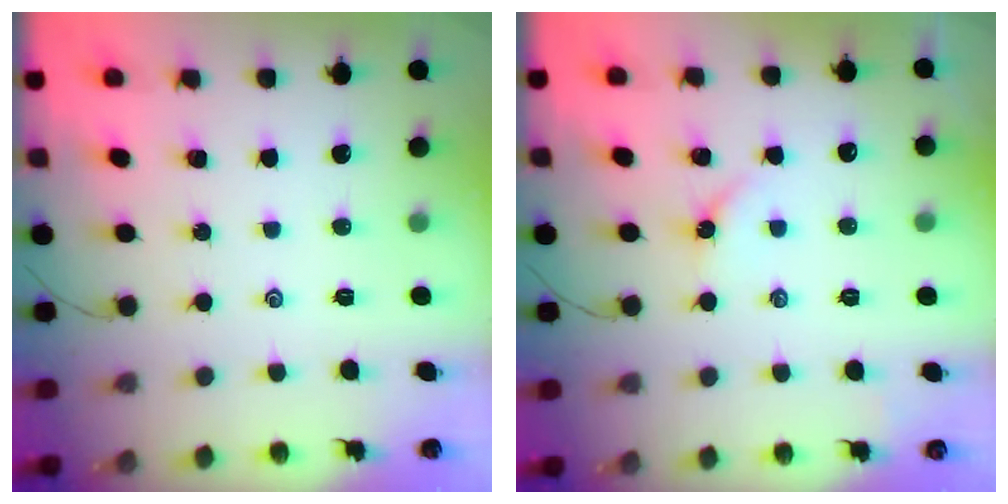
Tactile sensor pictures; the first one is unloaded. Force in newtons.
{"total": 3.3, "press": 3.2, "slide": 0.4}